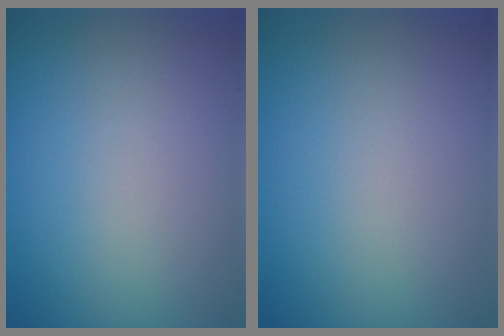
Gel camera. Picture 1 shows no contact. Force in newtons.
{"total": 0.0}